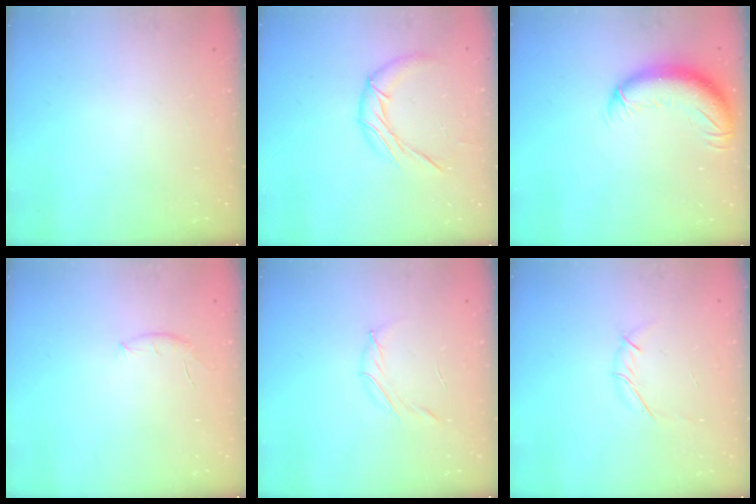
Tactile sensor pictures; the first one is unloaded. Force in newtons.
{"total": 10.8, "press": 10.8, "slide": 0.4}
{"total": 12.4, "press": 12.1, "slide": 2.9}
{"total": 6.9, "press": 6.8, "slide": 1.2}
{"total": 4.0, "press": 3.9, "slide": 1.0}
{"total": 4.0, "press": 3.9, "slide": 1.0}